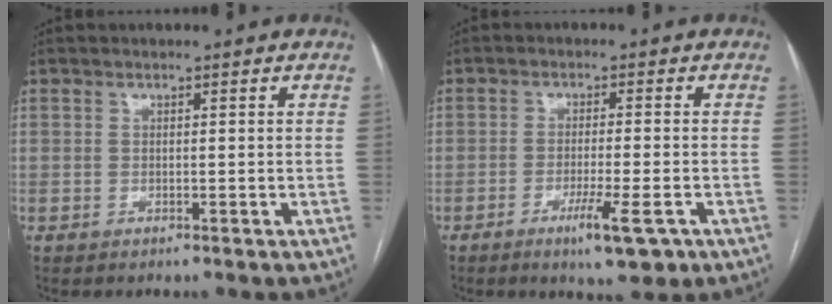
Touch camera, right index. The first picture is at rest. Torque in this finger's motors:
{"motor_torque": [-0.10, 0.06, 0.02, 0.00]}